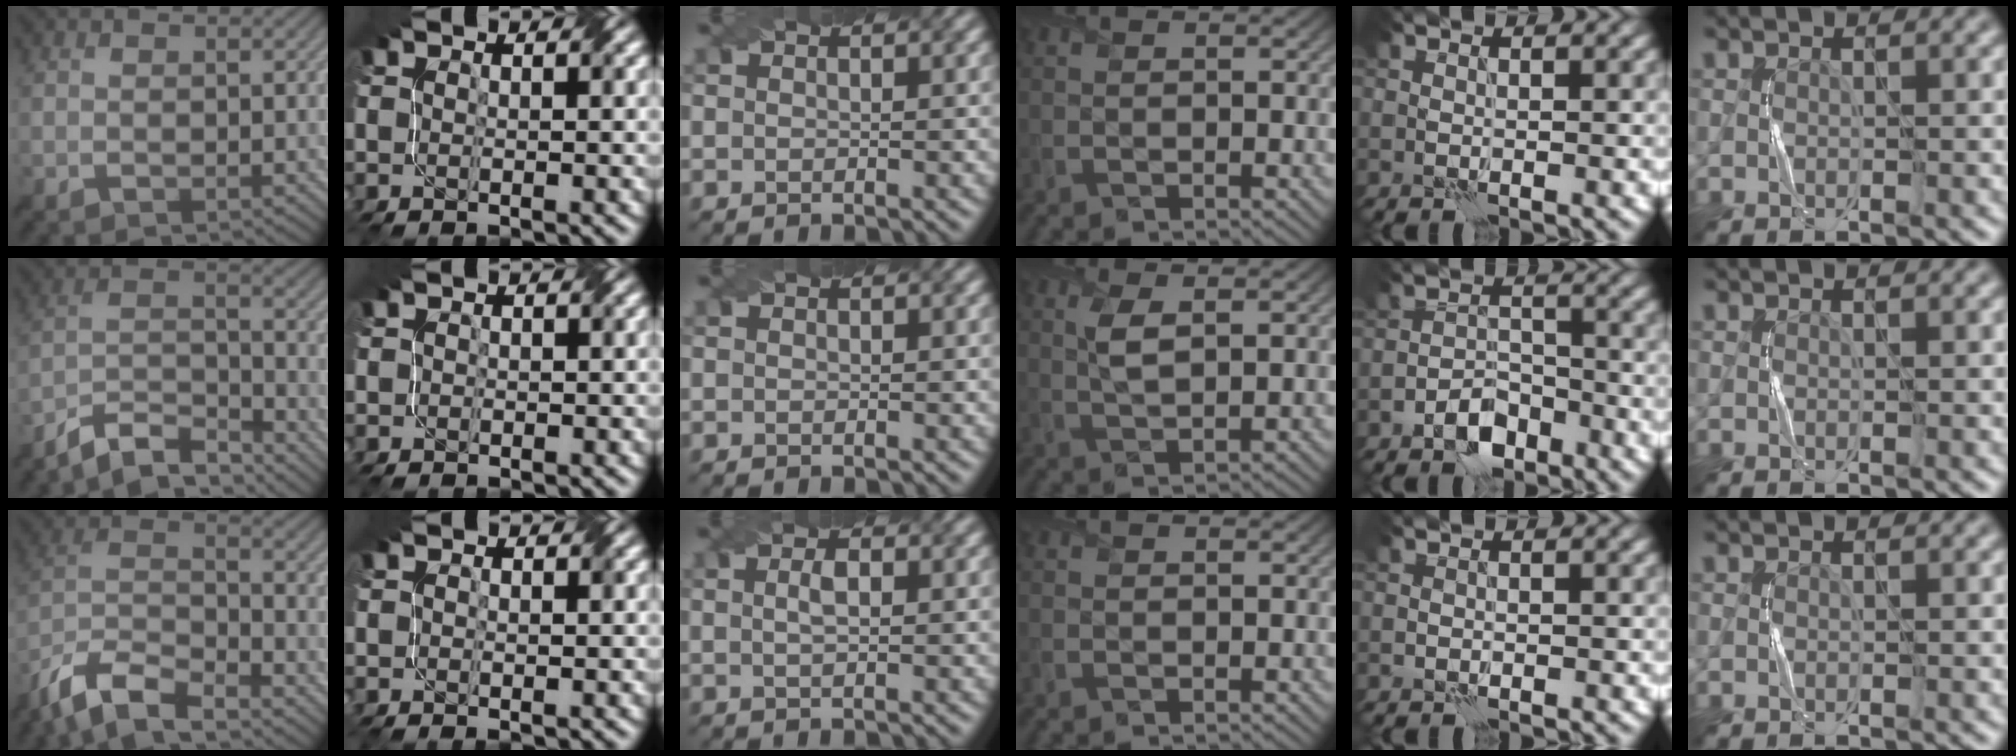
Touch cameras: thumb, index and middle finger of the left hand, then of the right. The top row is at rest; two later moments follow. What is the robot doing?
{"motion": "twist", "object": "screw"}